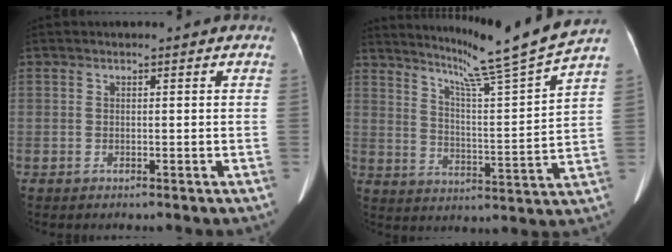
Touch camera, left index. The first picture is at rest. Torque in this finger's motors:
{"motor_torque": [0.03, -0.66, -0.14, 0.00]}